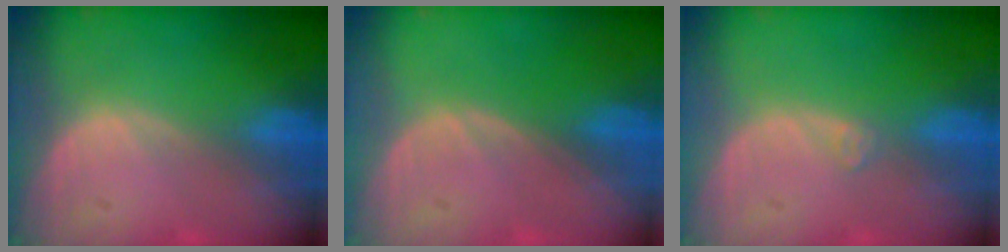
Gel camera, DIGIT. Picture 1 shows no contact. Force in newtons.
{"total": 0.0}
{"total": 0.9, "press": 0.8, "slide": 0.2}